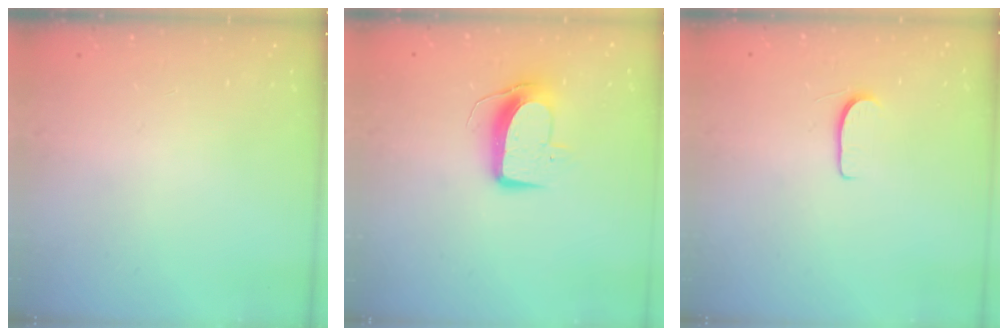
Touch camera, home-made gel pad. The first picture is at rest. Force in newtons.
{"total": 10.0, "press": 10.0, "slide": 0.5}
{"total": 5.0, "press": 5.0, "slide": 0.5}